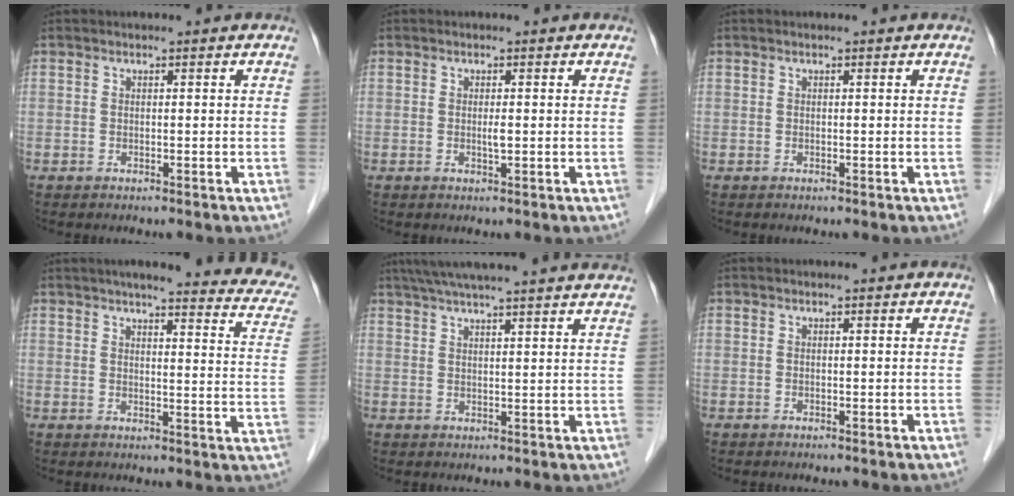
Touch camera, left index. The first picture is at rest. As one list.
[{"total": 1.0, "force": [0.0, 0.2, 1.0], "torque": [-0.018, -0.002, -0.001]}, {"total": 0.0}, {"total": 19.6, "force": [17.0, 2.3, 9.6], "torque": [-0.108, -0.022, 0.183]}, {"total": 18.8, "force": [16.5, 0.3, 9.1], "torque": [-0.149, 0.034, 0.217]}, {"total": 0.0}]